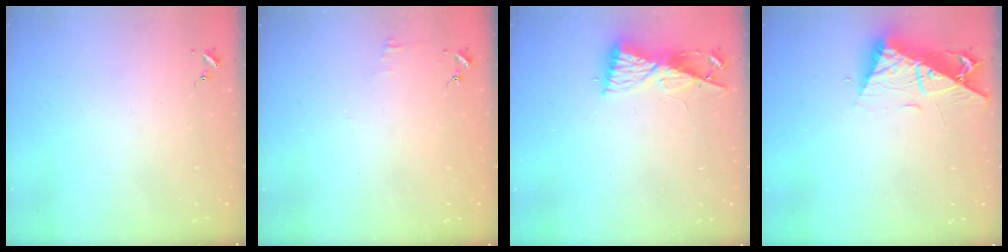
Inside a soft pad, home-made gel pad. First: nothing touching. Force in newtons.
{"total": 3.7, "press": 3.7, "slide": 0.3}
{"total": 8.5, "press": 8.5, "slide": 0.7}
{"total": 11.8, "press": 11.7, "slide": 1.4}